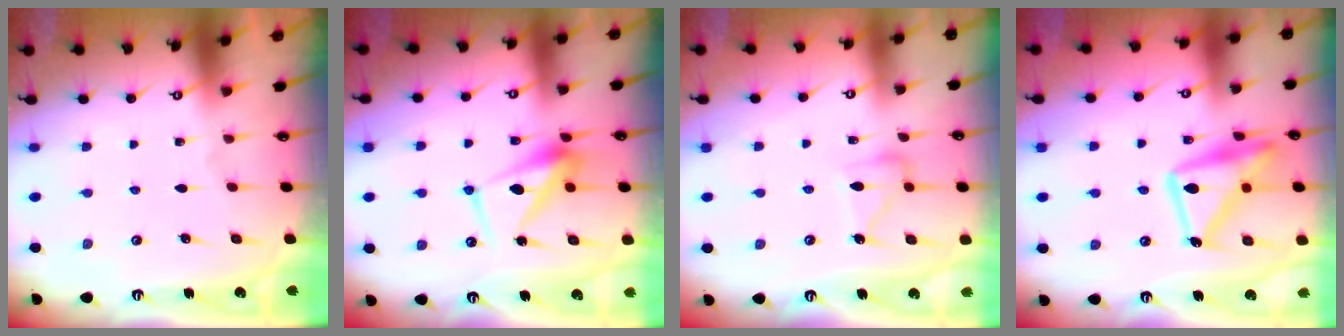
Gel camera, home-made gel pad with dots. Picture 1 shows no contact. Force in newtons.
{"total": 11.0, "press": 11.0, "slide": 0.7}
{"total": 9.5, "press": 9.5, "slide": 0.7}
{"total": 17.7, "press": 17.6, "slide": 1.3}